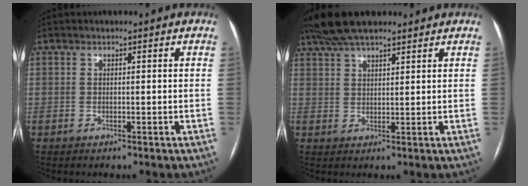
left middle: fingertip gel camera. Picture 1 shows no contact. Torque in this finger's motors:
{"motor_torque": [0.93, -0.94, 0.12, 0.05]}